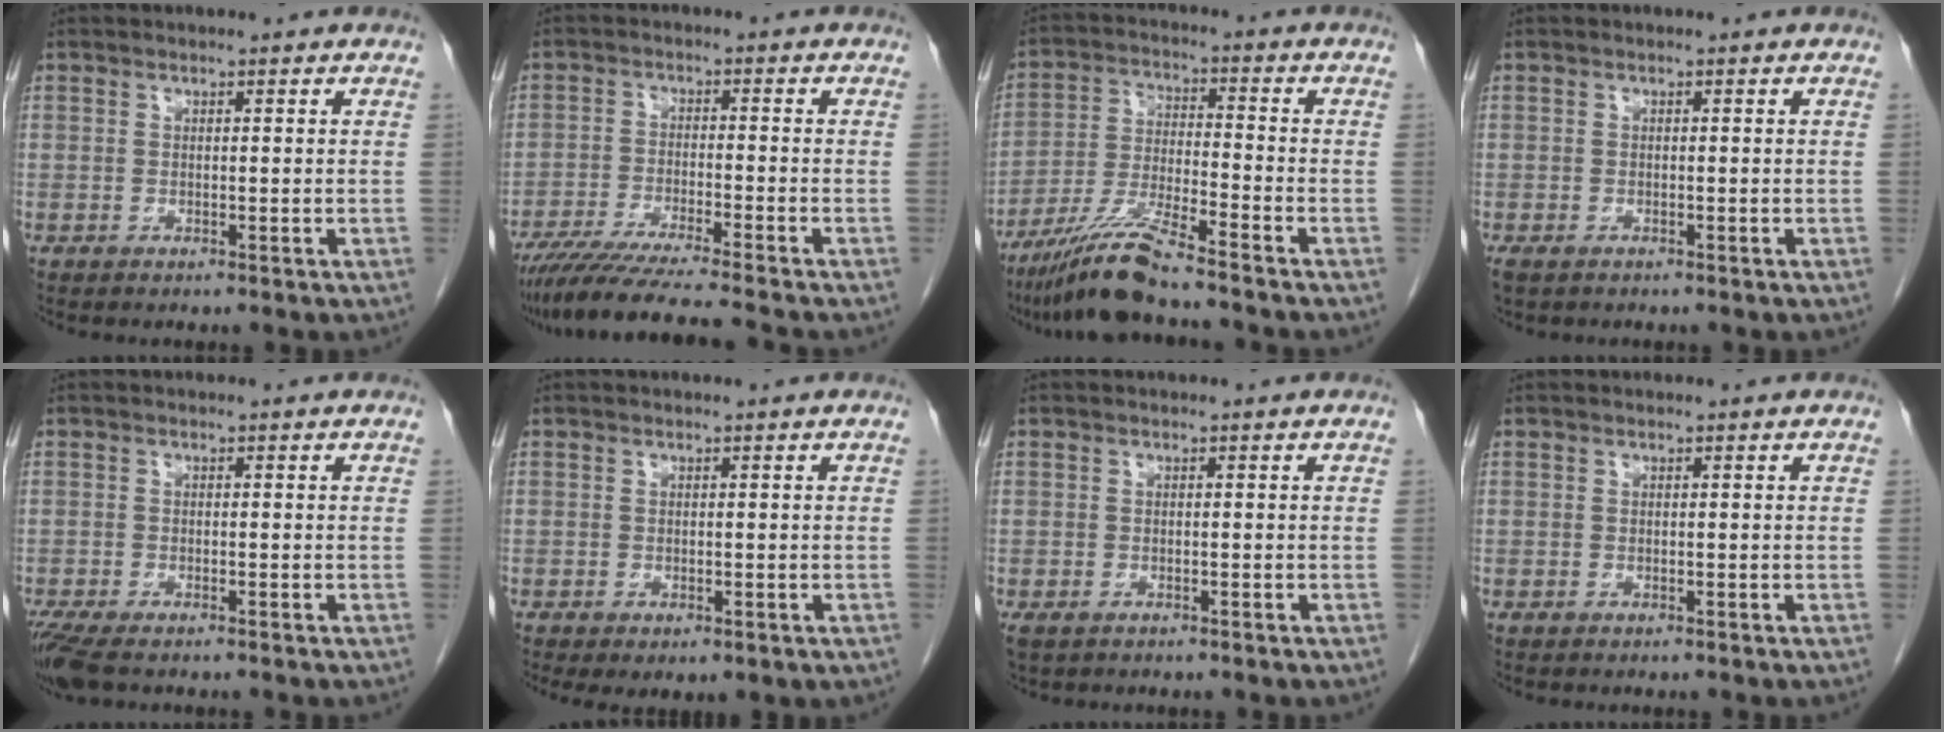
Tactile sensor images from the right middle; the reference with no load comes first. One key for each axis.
{"total": 12.6, "fx": -11.1, "fy": -1.4, "fz": 5.8, "tx": -0.075, "ty": -0.032, "tz": -0.181}
{"total": 9.8, "fx": -8.0, "fy": -0.6, "fz": 5.7, "tx": -0.115, "ty": -0.026, "tz": -0.152}
{"total": 1.6, "fx": -1.1, "fy": 0.8, "fz": 0.9, "tx": -0.022, "ty": -0.004, "tz": -0.014}
{"total": 4.7, "fx": -3.5, "fy": 1.3, "fz": 2.8, "tx": -0.060, "ty": -0.015, "tz": -0.063}
{"total": 3.9, "fx": -1.9, "fy": 2.1, "fz": 2.7, "tx": -0.038, "ty": -0.009, "tz": -0.022}
{"total": 1.5, "fx": -0.9, "fy": 0.8, "fz": 0.8, "tx": -0.021, "ty": -0.003, "tz": -0.009}
{"total": 0.0}